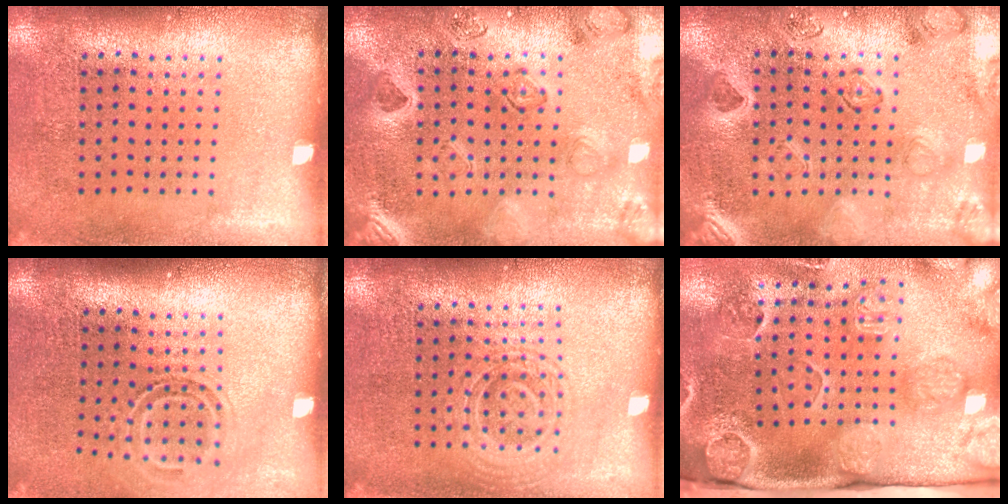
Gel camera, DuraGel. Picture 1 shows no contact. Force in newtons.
{"total": 2.5, "press": 2.4, "slide": 0.6}
{"total": 2.5, "press": 2.4, "slide": 0.6}
{"total": 1.7, "press": 1.2, "slide": 1.2}
{"total": 1.4, "press": 1.3, "slide": 0.3}
{"total": 3.9, "press": 3.3, "slide": 2.1}